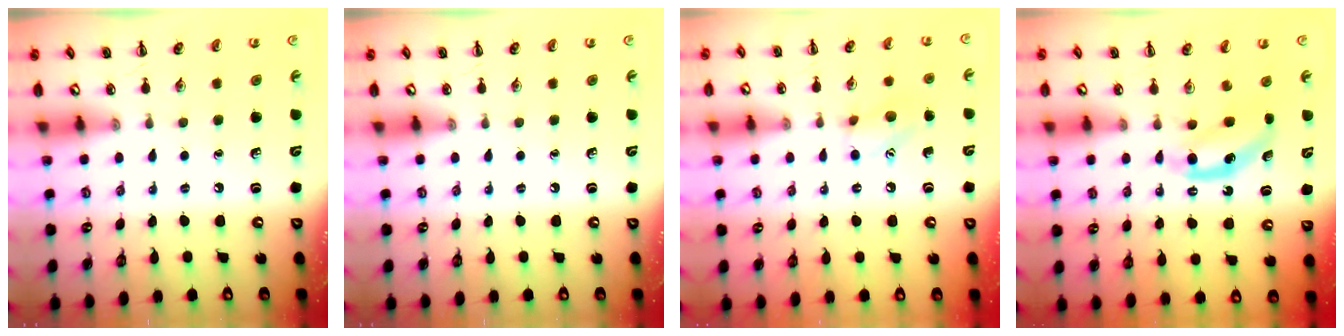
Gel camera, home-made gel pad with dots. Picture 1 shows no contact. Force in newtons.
{"total": 0.0}
{"total": 8.9, "press": 8.9, "slide": 0.5}
{"total": 5.4, "press": 5.3, "slide": 1.0}